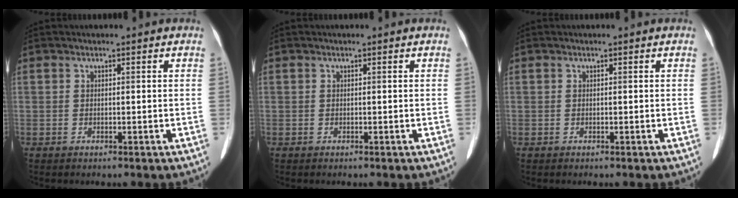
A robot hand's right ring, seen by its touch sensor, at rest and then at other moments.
{"total": 0.0}
{"total": 0.0}